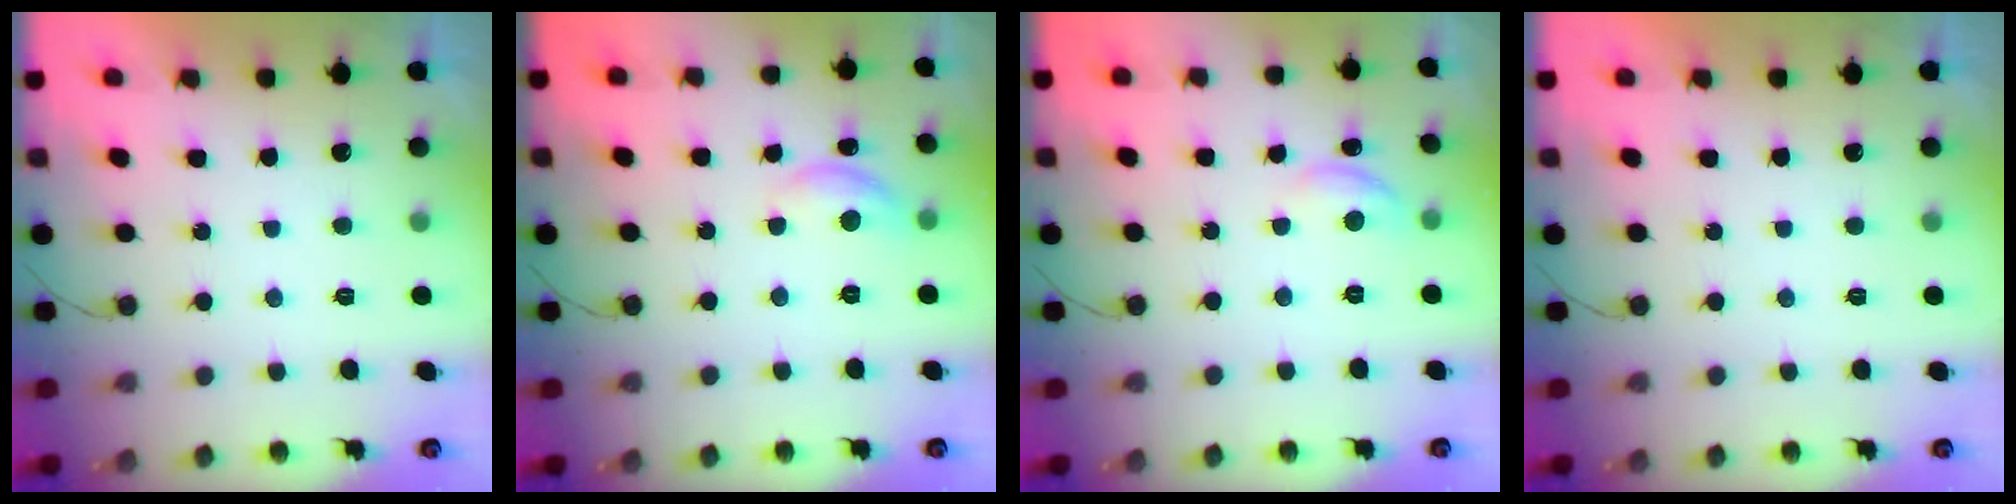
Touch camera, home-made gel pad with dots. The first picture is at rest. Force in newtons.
{"total": 8.7, "press": 8.7, "slide": 0.5}
{"total": 7.5, "press": 7.5, "slide": 0.7}
{"total": 0.0}